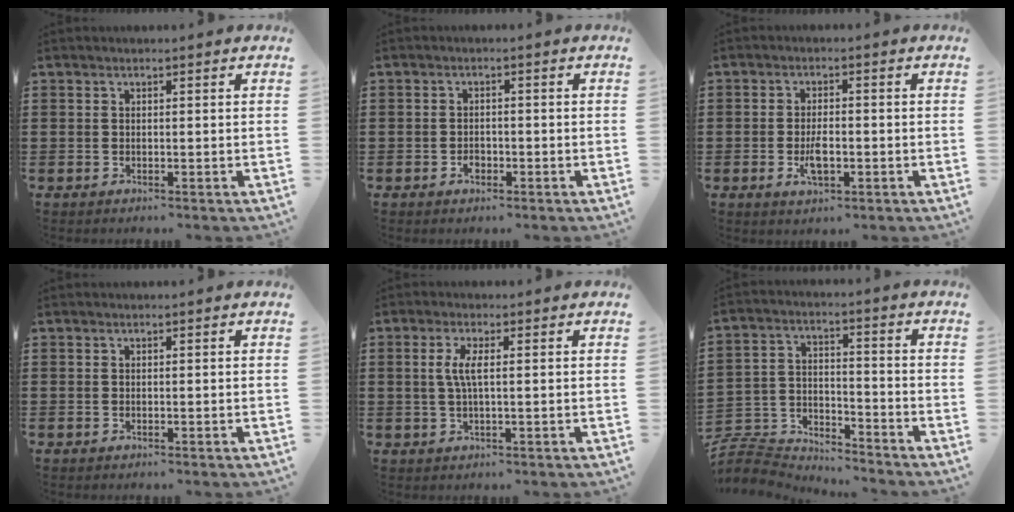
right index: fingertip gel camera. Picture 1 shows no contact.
{"total": 1.5, "force": [-0.8, 1.0, 0.9], "torque": [-0.019, -0.002, -0.015]}
{"total": 3.7, "force": [-1.1, 1.5, 3.2], "torque": [-0.063, 0.002, -0.020]}
{"total": 0.0}
{"total": 3.3, "force": [0.1, 0.4, 3.3], "torque": [-0.077, -0.008, -0.006]}
{"total": 5.7, "force": [-5.5, 1.5, 0.5], "torque": [-0.026, 0.002, -0.117]}